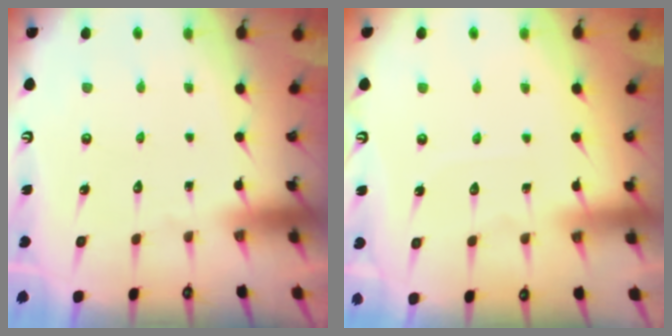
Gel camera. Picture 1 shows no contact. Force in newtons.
{"total": 3.6, "press": 3.6, "slide": 0.5}